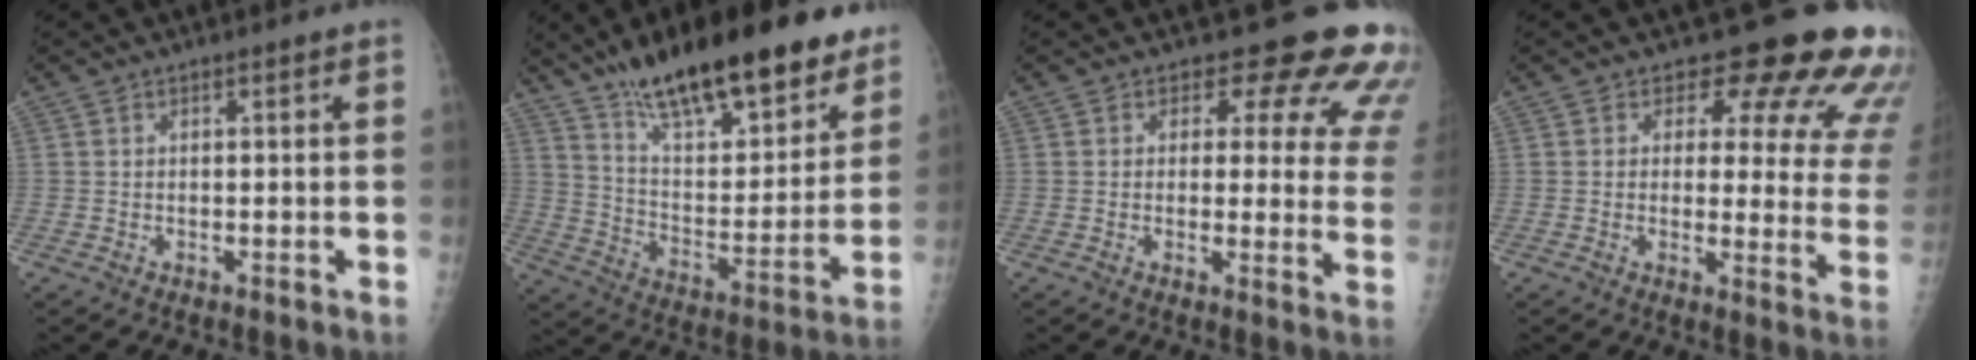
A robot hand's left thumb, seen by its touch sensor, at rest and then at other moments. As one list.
[{"total": 27.4, "force": [19.4, 9.3, 16.9], "torque": [-0.222, -0.072, 0.306]}, {"total": 15.1, "force": [12.6, 6.1, 5.8], "torque": [-0.012, -0.091, 0.114]}, {"total": 16.6, "force": [13.6, 6.3, 7.1], "torque": [-0.028, -0.103, 0.130]}]